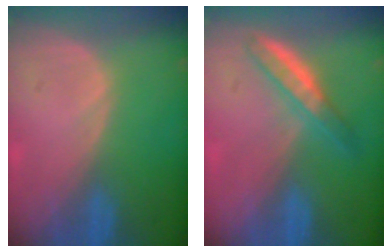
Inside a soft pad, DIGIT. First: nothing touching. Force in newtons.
{"total": 4.7, "press": 4.4, "slide": 1.4}